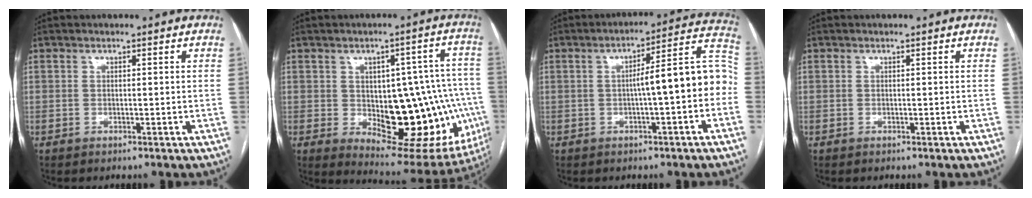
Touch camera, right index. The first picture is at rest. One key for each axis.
{"total": 21.7, "fx": -3.1, "fy": 10.2, "fz": 18.9, "tx": -0.185, "ty": 0.029, "tz": -0.011}
{"total": 11.1, "fx": -1.4, "fy": 1.3, "fz": 11.0, "tx": -0.141, "ty": 0.045, "tz": -0.020}
{"total": 0.0}